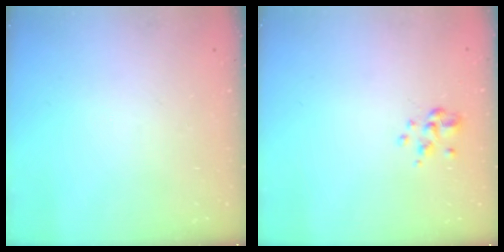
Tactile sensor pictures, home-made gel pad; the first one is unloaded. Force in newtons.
{"total": 2.2, "press": 2.1, "slide": 0.7}